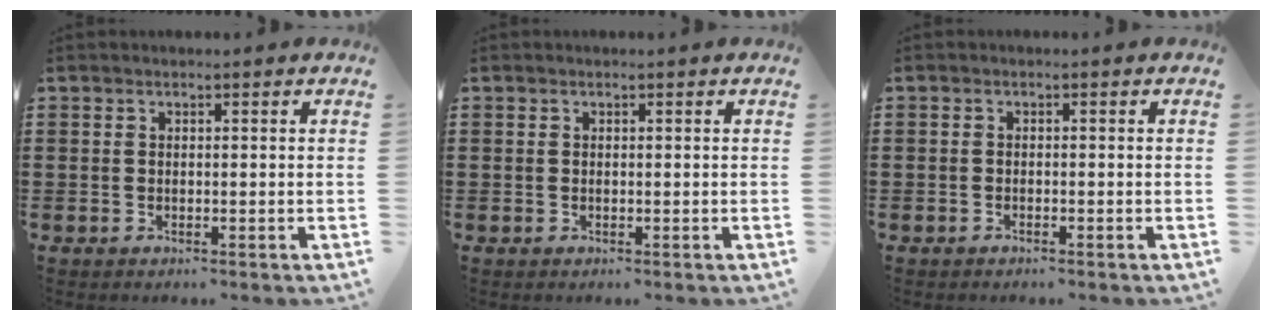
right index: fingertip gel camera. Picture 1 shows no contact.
{"total": 0.0}
{"total": 0.7, "force": [-0.7, 0.1, 0.1], "torque": [-0.004, -0.001, -0.013]}